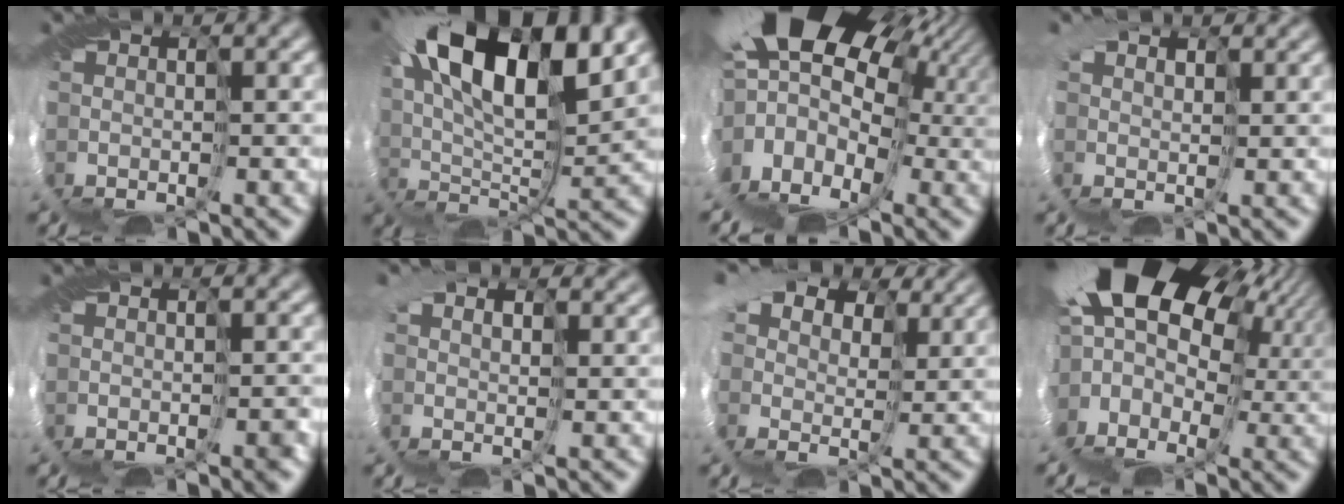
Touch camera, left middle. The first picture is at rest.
{"total": 14.4, "force": [7.0, 5.0, 11.6], "torque": [-0.220, 0.045, 0.097]}
{"total": 13.4, "force": [4.1, 8.4, 9.6], "torque": [-0.180, 0.014, 0.069]}
{"total": 3.1, "force": [2.7, 1.5, 0.4], "torque": [-0.024, 0.011, 0.035]}
{"total": 1.9, "force": [-1.0, 0.8, 1.4], "torque": [-0.017, 0.001, -0.012]}
{"total": 4.1, "force": [3.2, 2.2, 1.3], "torque": [-0.049, 0.017, 0.043]}
{"total": 11.1, "force": [6.7, 6.8, 5.5], "torque": [-0.140, 0.035, 0.104]}
{"total": 15.2, "force": [5.5, 9.7, 10.3], "torque": [-0.207, 0.014, 0.097]}